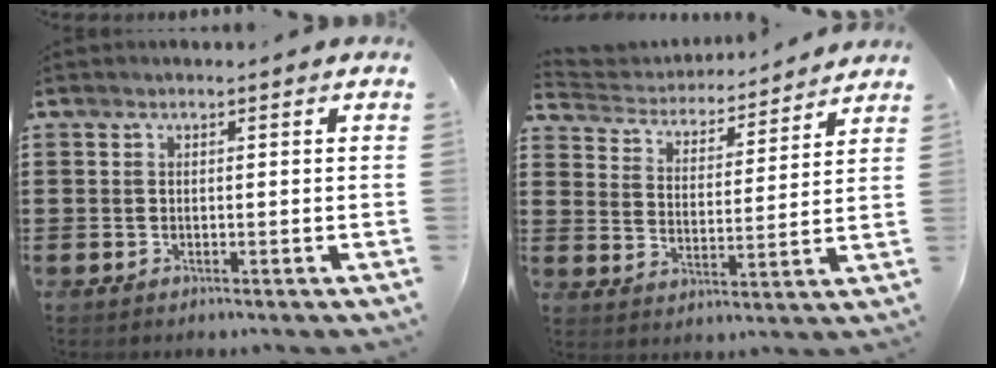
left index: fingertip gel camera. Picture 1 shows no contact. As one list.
[{"total": 3.8, "force": [3.7, 0.6, 0.0], "torque": [-0.025, -0.028, 0.057]}]